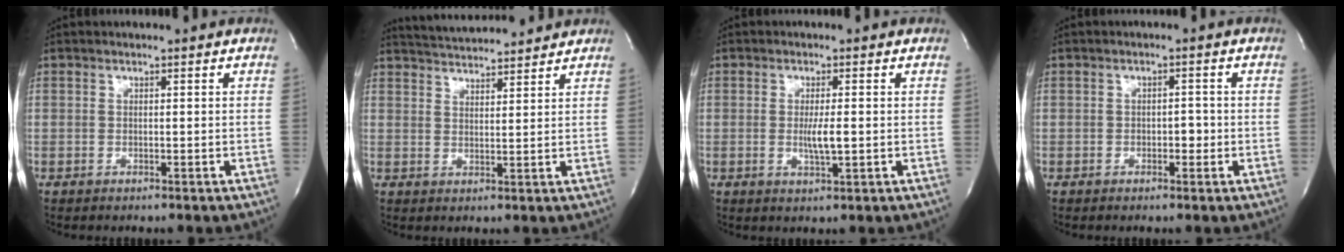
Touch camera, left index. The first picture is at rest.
{"total": 9.3, "force": [8.9, 0.7, 2.5], "torque": [-0.052, 0.021, 0.138]}
{"total": 3.3, "force": [-0.4, 0.3, 3.3], "torque": [-0.063, -0.006, -0.004]}
{"total": 1.9, "force": [-0.6, 1.1, 1.4], "torque": [-0.016, 0.004, -0.009]}